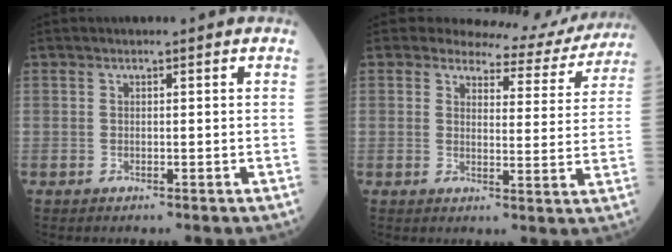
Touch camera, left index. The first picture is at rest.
{"total": 10.5, "force": [10.0, 3.0, 0.4], "torque": [0.010, -0.032, 0.096]}